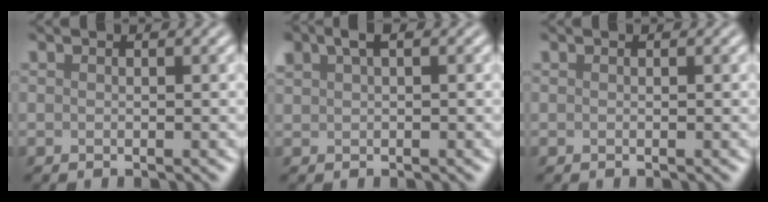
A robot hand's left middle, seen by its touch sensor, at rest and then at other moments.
{"total": 2.1, "force": [1.3, 0.9, 1.4], "torque": [-0.030, 0.009, 0.026]}
{"total": 0.0}